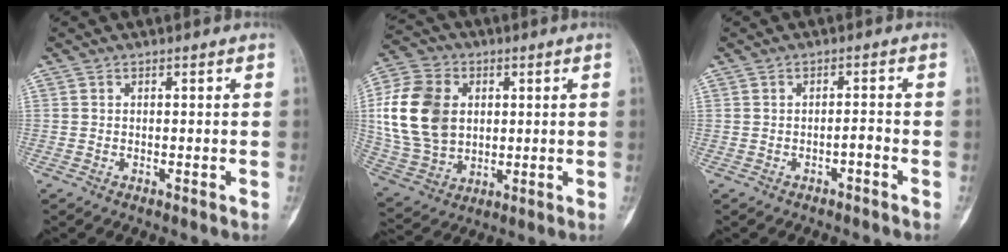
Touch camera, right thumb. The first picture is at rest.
{"total": 17.6, "force": [2.5, 13.2, 11.4], "torque": [-0.204, 0.003, 0.051]}
{"total": 1.5, "force": [-0.9, 0.6, 1.1], "torque": [-0.018, 0.017, -0.013]}